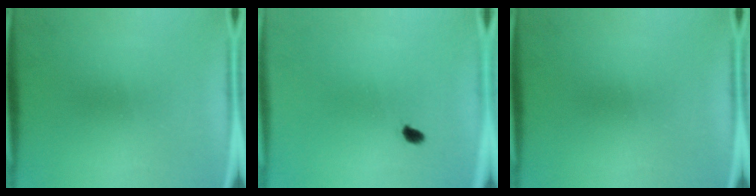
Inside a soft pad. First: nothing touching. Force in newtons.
{"total": 1.4}
{"total": 0.0}